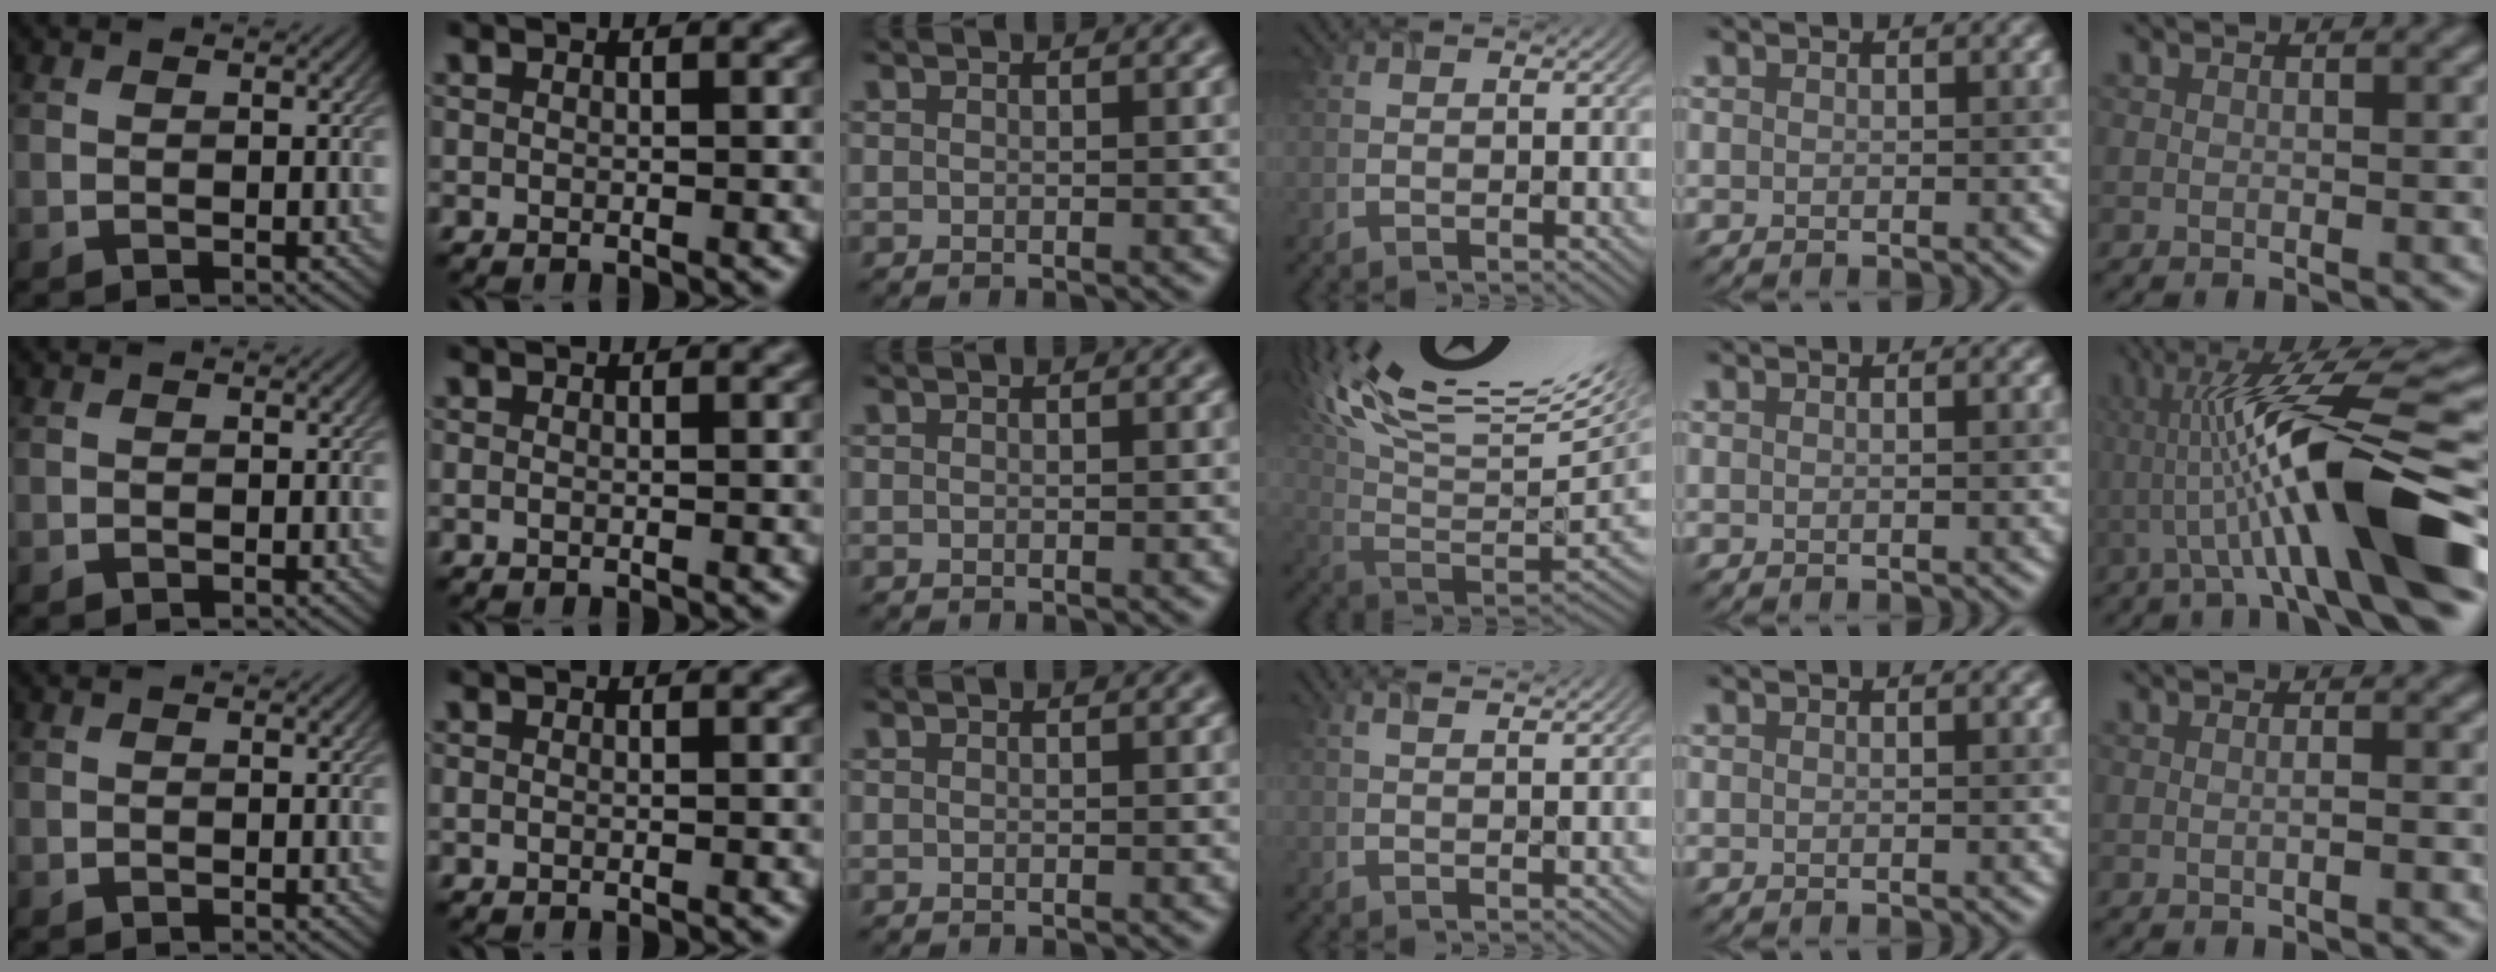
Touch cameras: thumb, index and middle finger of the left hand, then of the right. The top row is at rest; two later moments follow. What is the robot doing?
{"motion": "screw", "object": "timer"}